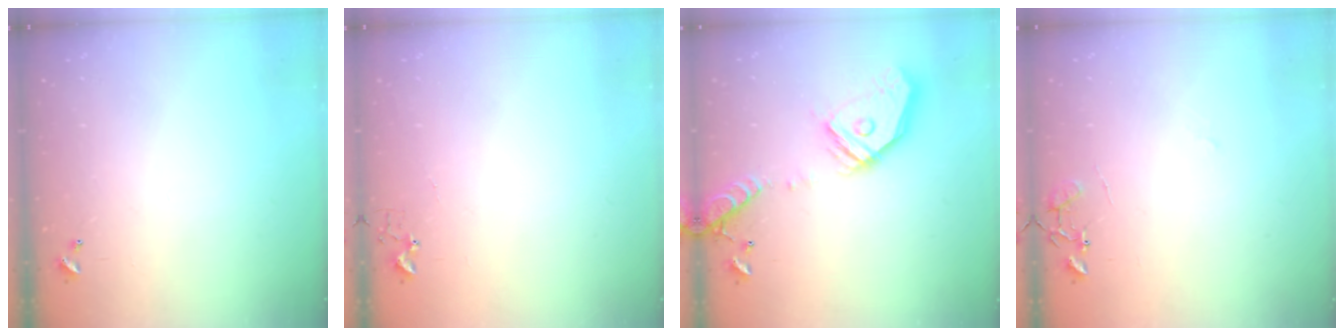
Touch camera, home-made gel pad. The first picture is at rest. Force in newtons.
{"total": 3.7, "press": 3.6, "slide": 0.5}
{"total": 18.8, "press": 18.6, "slide": 3.0}
{"total": 8.7, "press": 8.7, "slide": 0.8}